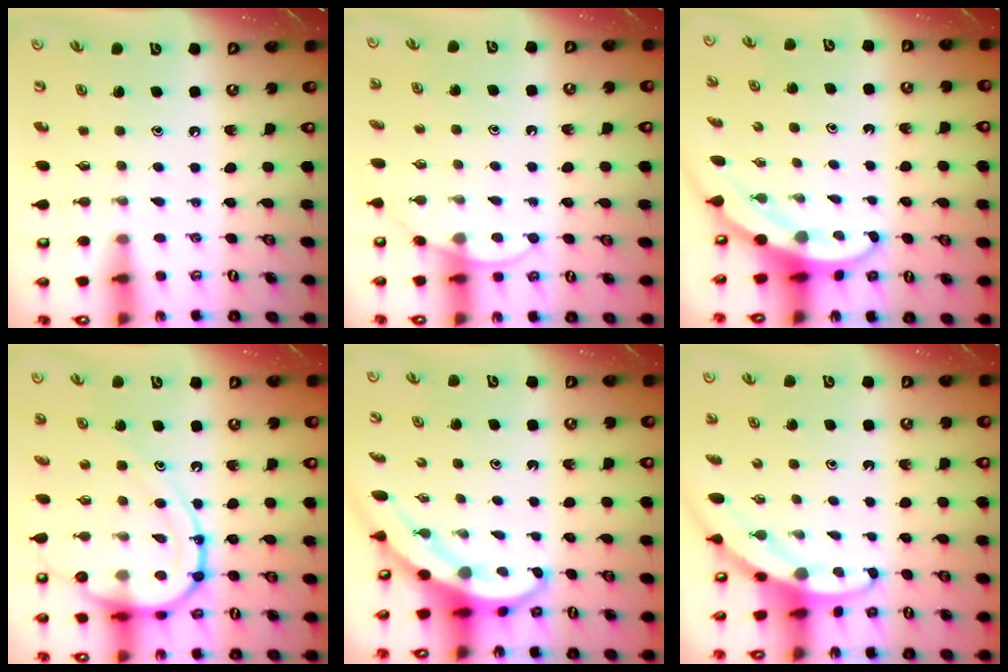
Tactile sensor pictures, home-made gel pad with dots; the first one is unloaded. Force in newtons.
{"total": 6.2, "press": 6.1, "slide": 0.5}
{"total": 3.4, "press": 3.4, "slide": 0.1}
{"total": 14.9, "press": 14.8, "slide": 1.3}
{"total": 3.8, "press": 3.7, "slide": 0.2}
{"total": 2.9, "press": 2.9, "slide": 0.2}